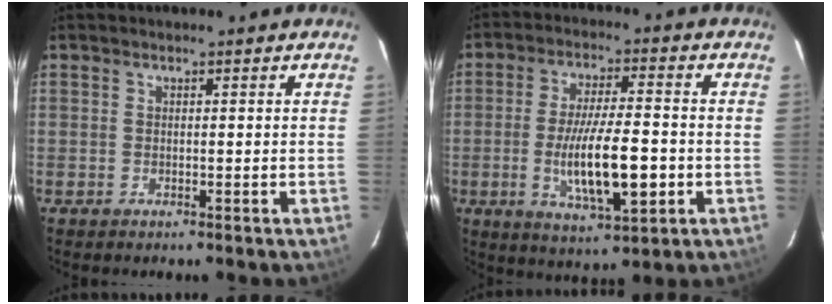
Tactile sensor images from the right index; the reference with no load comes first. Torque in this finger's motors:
{"motor_torque": [0.58, -0.16, 0.68, 0.21]}